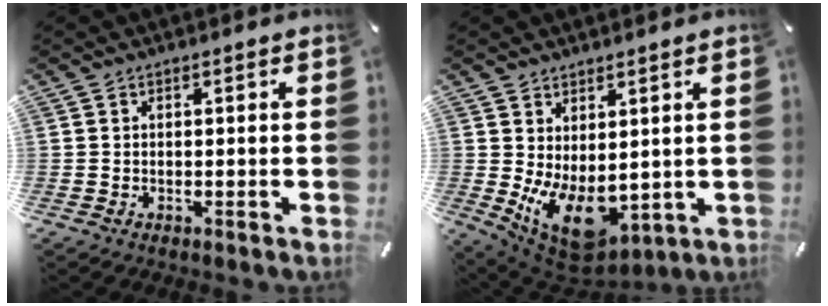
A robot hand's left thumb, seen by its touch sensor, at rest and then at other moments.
{"total": 9.9, "force": [-1.3, 6.9, 7.0], "torque": [-0.110, -0.011, -0.014]}